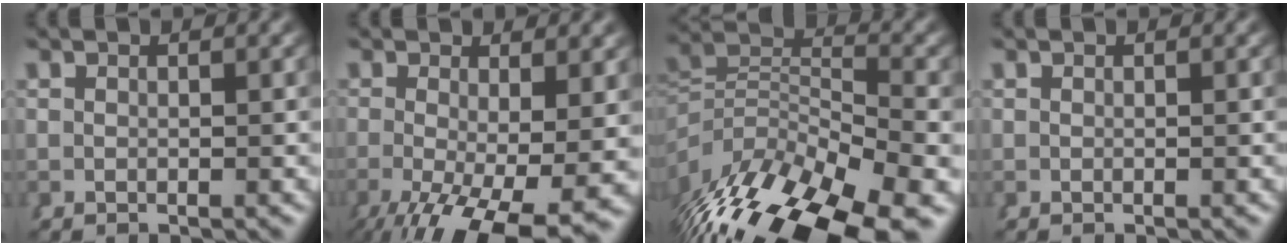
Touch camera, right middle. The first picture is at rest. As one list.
[{"total": 9.5, "force": [-4.6, 3.6, 7.5], "torque": [-0.129, -0.057, -0.040]}, {"total": 12.4, "force": [-5.0, 7.4, 8.6], "torque": [-0.155, -0.047, -0.053]}, {"total": 0.0}]